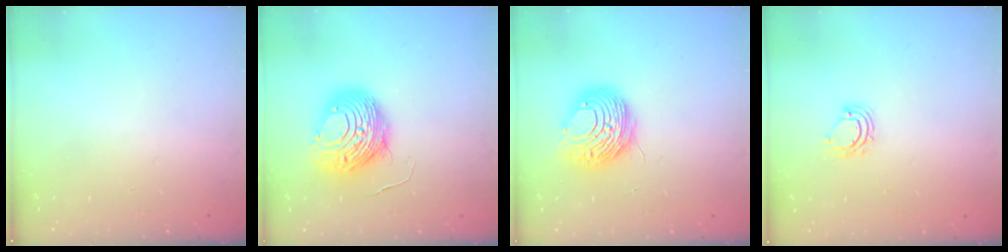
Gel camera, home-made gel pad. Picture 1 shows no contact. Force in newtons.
{"total": 12.1, "press": 12.1, "slide": 1.2}
{"total": 10.5, "press": 10.5, "slide": 1.3}
{"total": 5.4, "press": 5.4, "slide": 0.3}